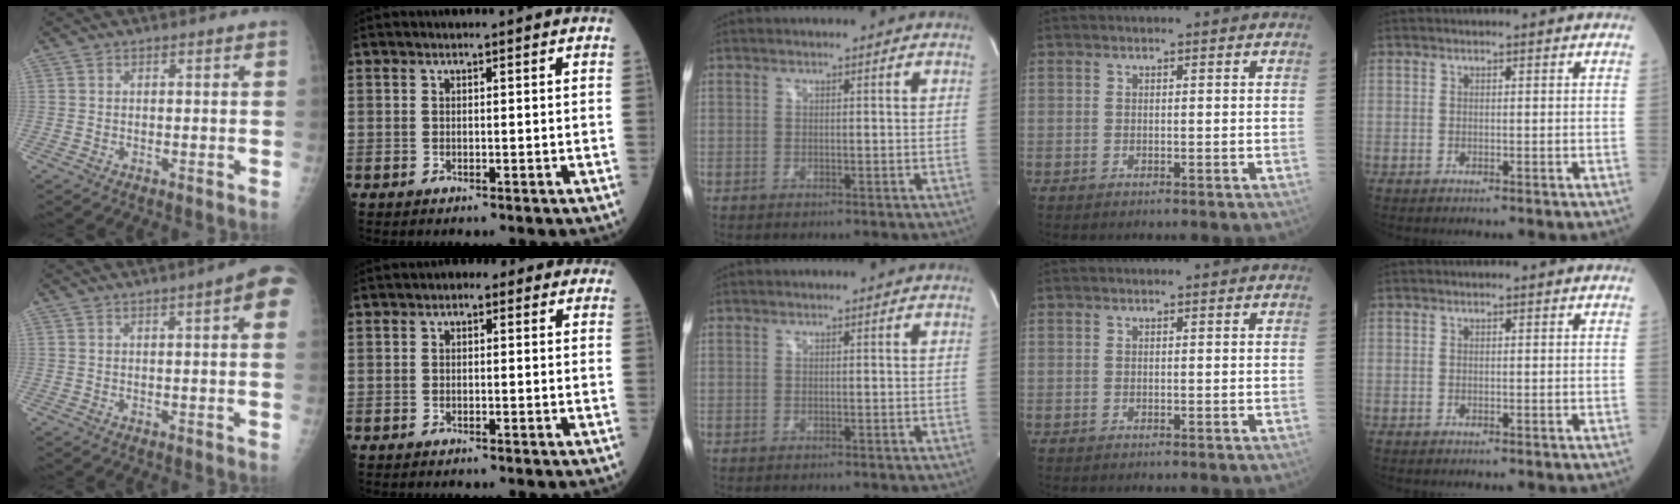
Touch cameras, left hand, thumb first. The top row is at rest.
{"thumb": {"total": 6.9, "force": [2.4, 1.2, 6.4], "torque": [-0.068, 0.005, 0.022]}, "index": {"total": 2.3, "force": [0.6, 1.4, 1.7], "torque": [-0.015, 0.015, -0.006]}}